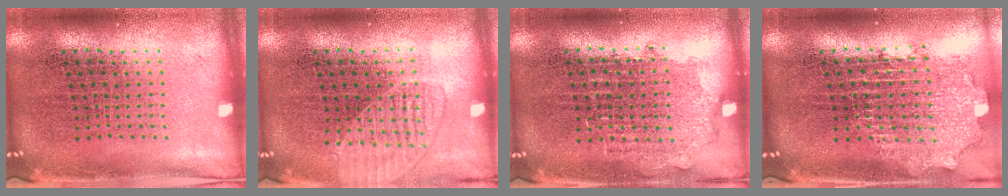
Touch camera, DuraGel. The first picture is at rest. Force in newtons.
{"total": 1.4, "press": 1.4, "slide": 0.3}
{"total": 0.8, "press": 0.7, "slide": 0.4}
{"total": 2.1, "press": 1.6, "slide": 1.4}